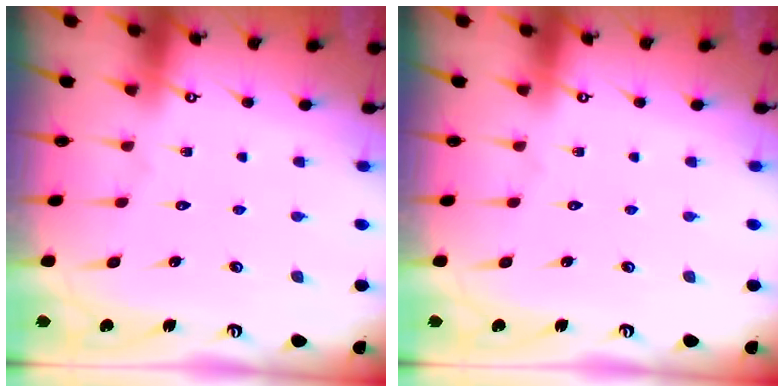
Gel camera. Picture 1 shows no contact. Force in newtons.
{"total": 0.0}